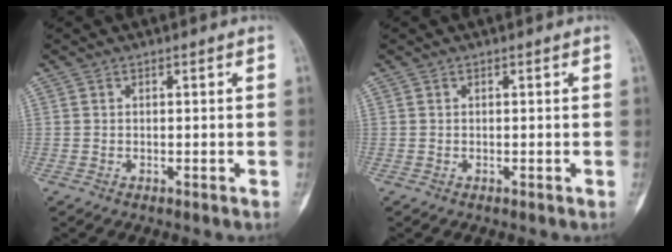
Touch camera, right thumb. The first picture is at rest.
{"total": 0.0}